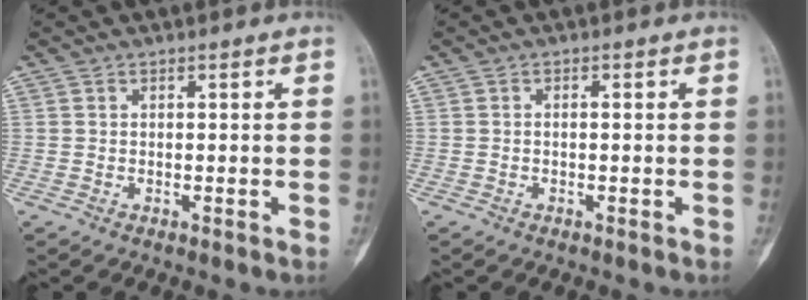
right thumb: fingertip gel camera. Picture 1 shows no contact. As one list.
[{"total": 0.5, "force": [0.0, 0.2, 0.5], "torque": [-0.011, 0.004, 0.000]}]